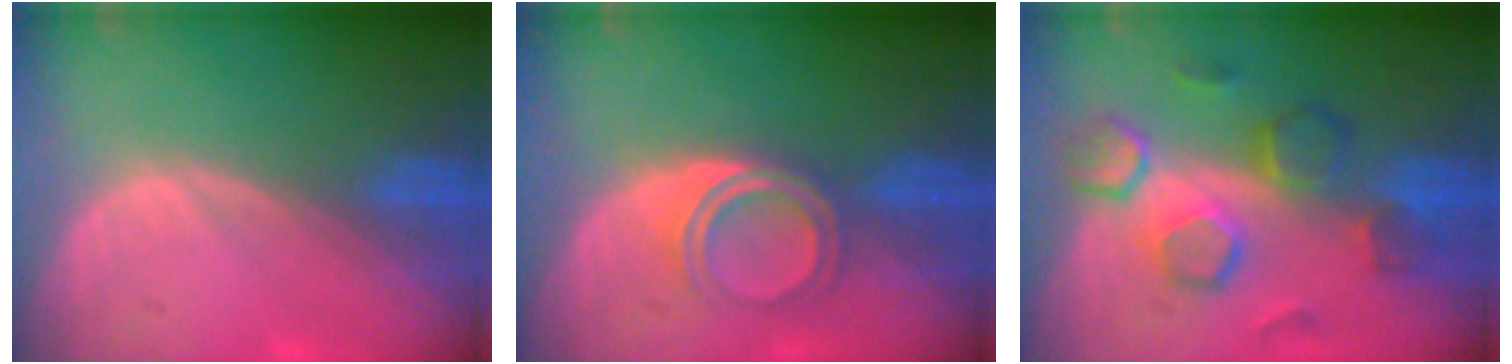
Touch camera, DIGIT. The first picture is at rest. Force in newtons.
{"total": 5.0, "press": 4.3, "slide": 2.6}
{"total": 8.4, "press": 8.3, "slide": 1.4}